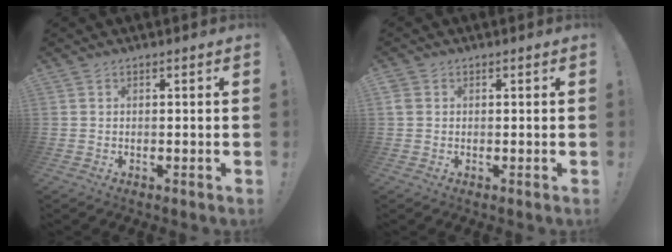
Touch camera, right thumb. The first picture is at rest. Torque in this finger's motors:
{"motor_torque": [-0.02, 0.20, 0.05, -0.17, 0.00]}